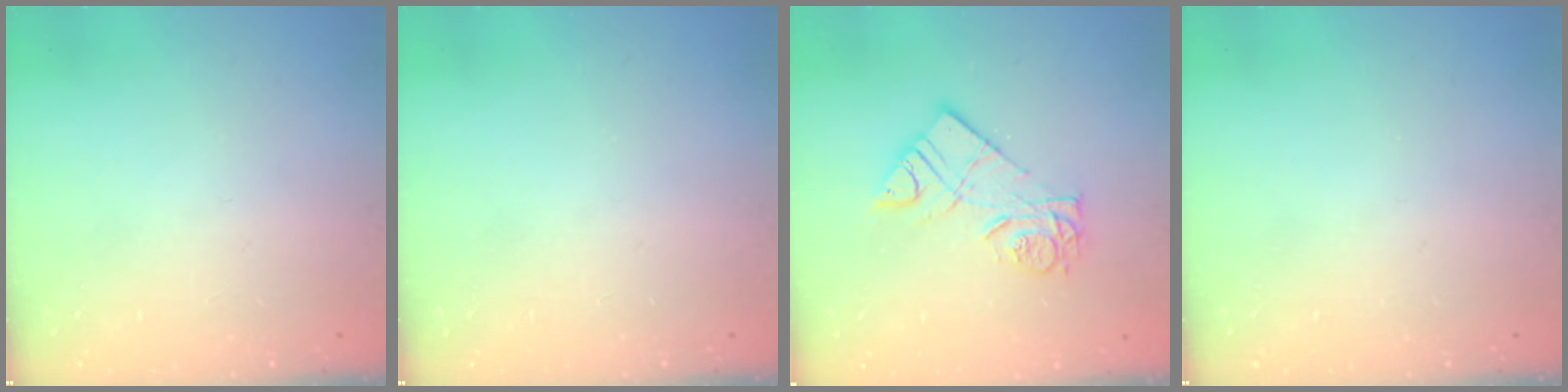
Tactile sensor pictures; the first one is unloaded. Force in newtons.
{"total": 0.0}
{"total": 11.4, "press": 11.4, "slide": 1.0}
{"total": 0.0}